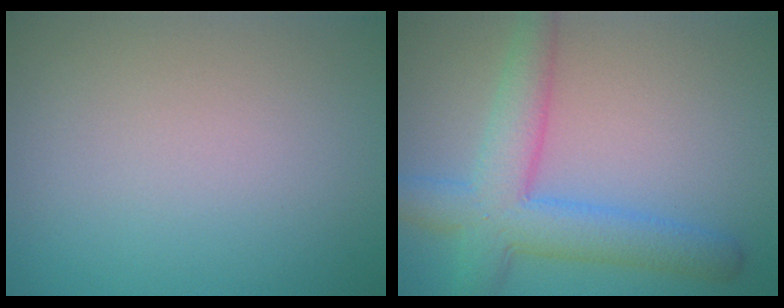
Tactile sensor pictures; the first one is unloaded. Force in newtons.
{"total": 6.3, "press": 6.3, "slide": 0.3}